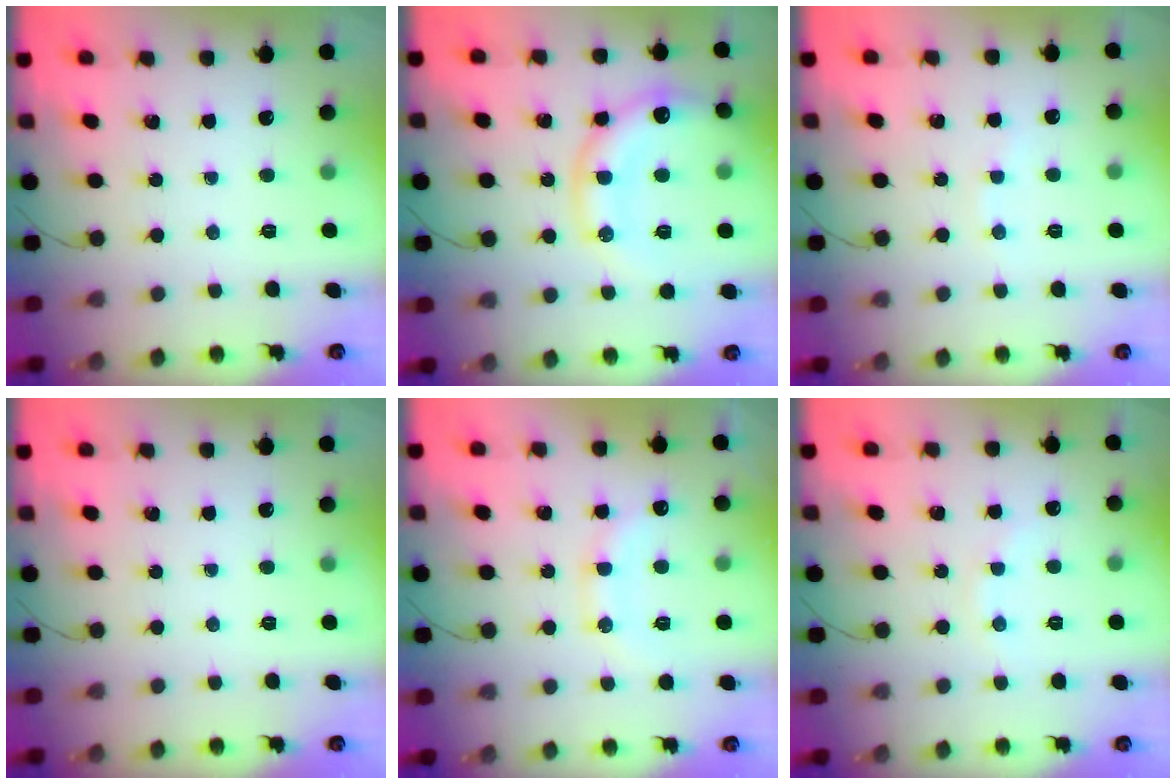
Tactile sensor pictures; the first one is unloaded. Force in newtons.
{"total": 17.0, "press": 16.8, "slide": 2.4}
{"total": 2.3, "press": 2.1, "slide": 0.7}
{"total": 0.0}
{"total": 12.6, "press": 12.6, "slide": 1.0}
{"total": 6.3, "press": 6.2, "slide": 1.3}